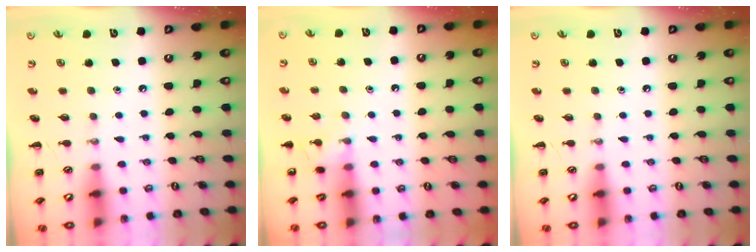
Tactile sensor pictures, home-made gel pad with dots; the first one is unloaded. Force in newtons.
{"total": 5.1, "press": 4.9, "slide": 1.4}
{"total": 0.0}